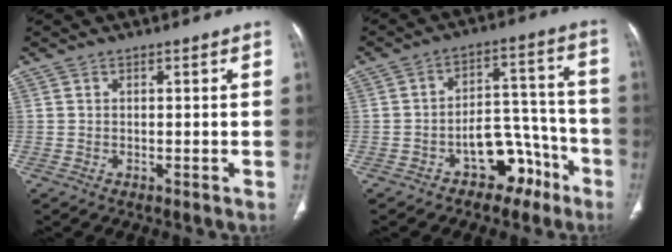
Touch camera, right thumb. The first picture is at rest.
{"total": 10.3, "force": [-6.1, 6.3, 5.5], "torque": [-0.040, 0.079, -0.088]}